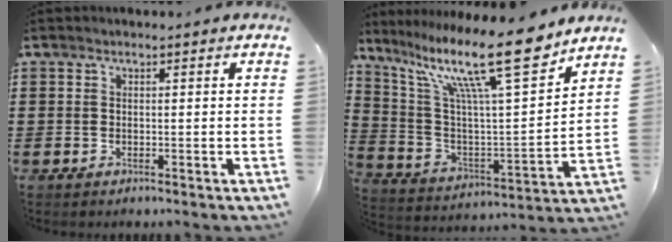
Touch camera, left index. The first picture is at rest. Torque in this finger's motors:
{"motor_torque": [2.14, 0.00, 1.05, 0.21]}